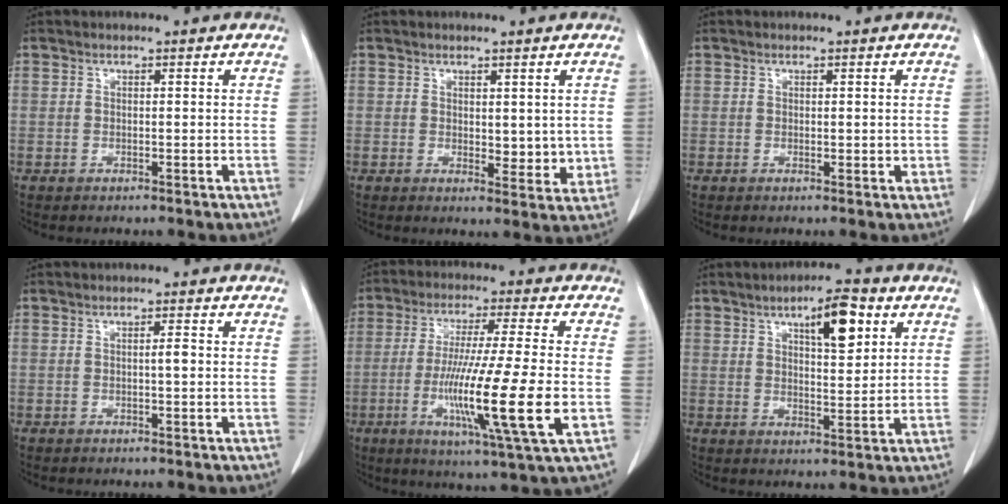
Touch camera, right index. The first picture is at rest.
{"total": 3.9, "force": [0.4, 2.2, 3.3], "torque": [-0.032, -0.010, 0.010]}
{"total": 1.5, "force": [0.0, 0.8, 1.3], "torque": [-0.013, -0.002, -0.001]}
{"total": 1.3, "force": [-0.1, 0.2, 1.3], "torque": [-0.019, 0.002, -0.003]}
{"total": 16.5, "force": [-3.7, -0.5, 16.0], "torque": [-0.295, -0.029, -0.070]}
{"total": 8.3, "force": [3.8, 2.3, 7.0], "torque": [-0.109, 0.006, 0.058]}